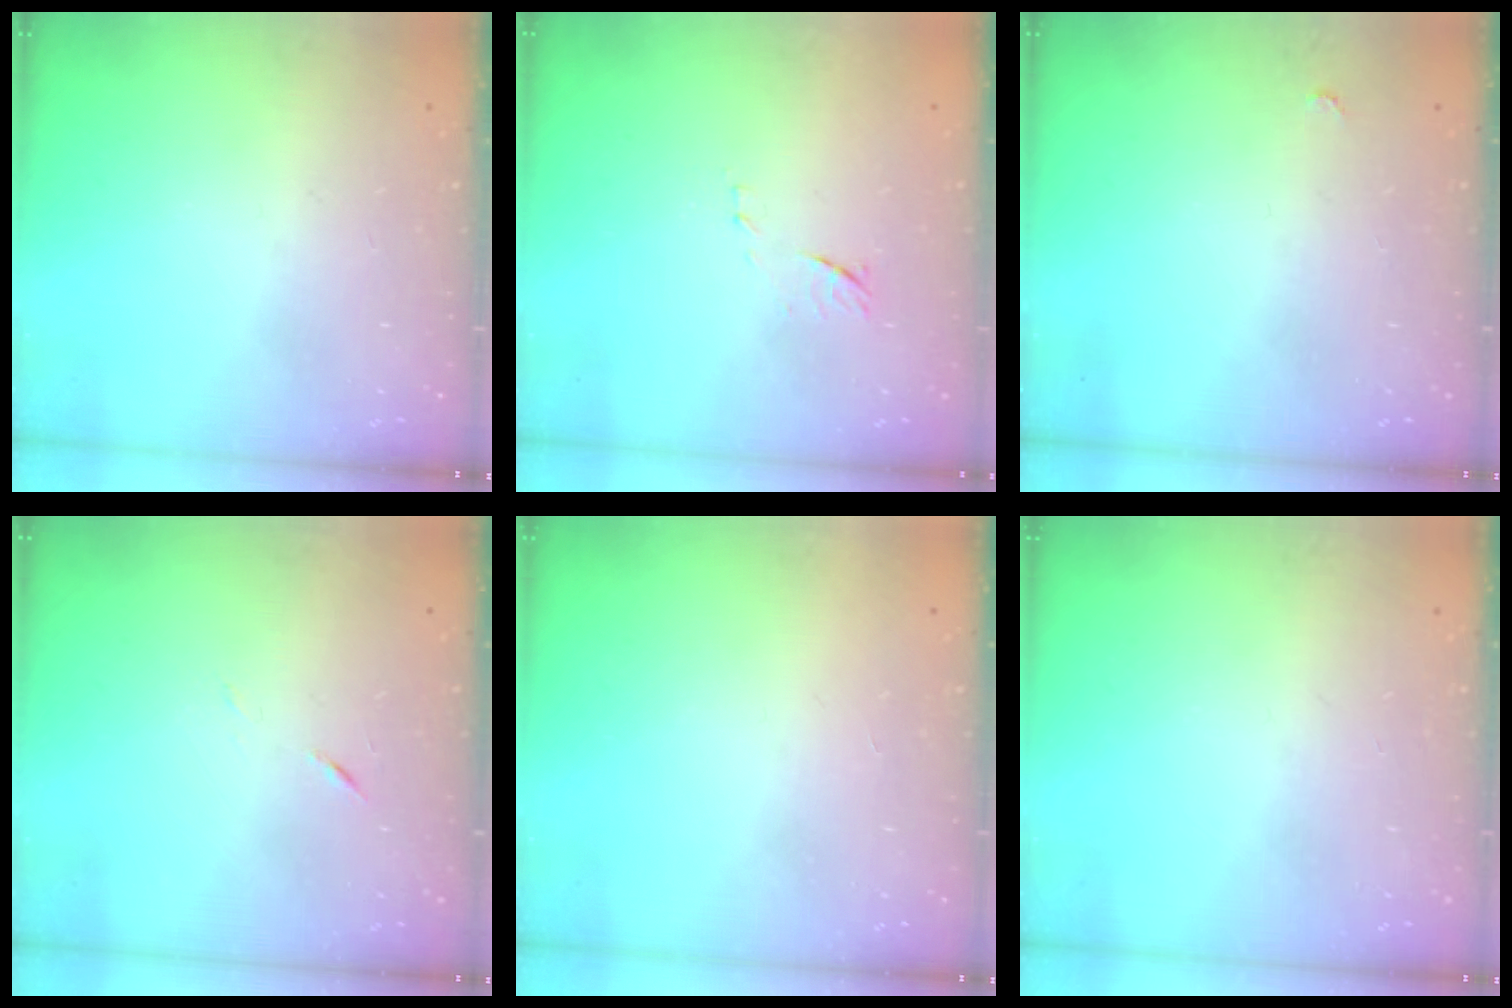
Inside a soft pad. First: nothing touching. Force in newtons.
{"total": 7.1, "press": 7.1, "slide": 0.7}
{"total": 2.8, "press": 2.8, "slide": 0.4}
{"total": 4.0, "press": 3.9, "slide": 0.8}
{"total": 1.6, "press": 1.6, "slide": 0.1}
{"total": 0.0}